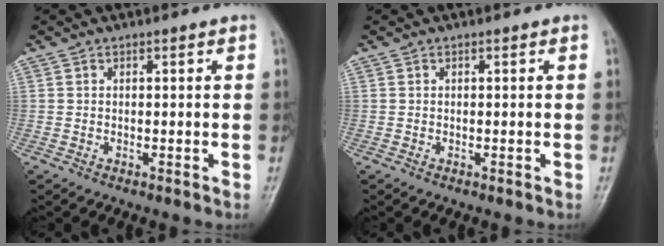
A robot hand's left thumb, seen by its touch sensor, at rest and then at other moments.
{"total": 0.0}